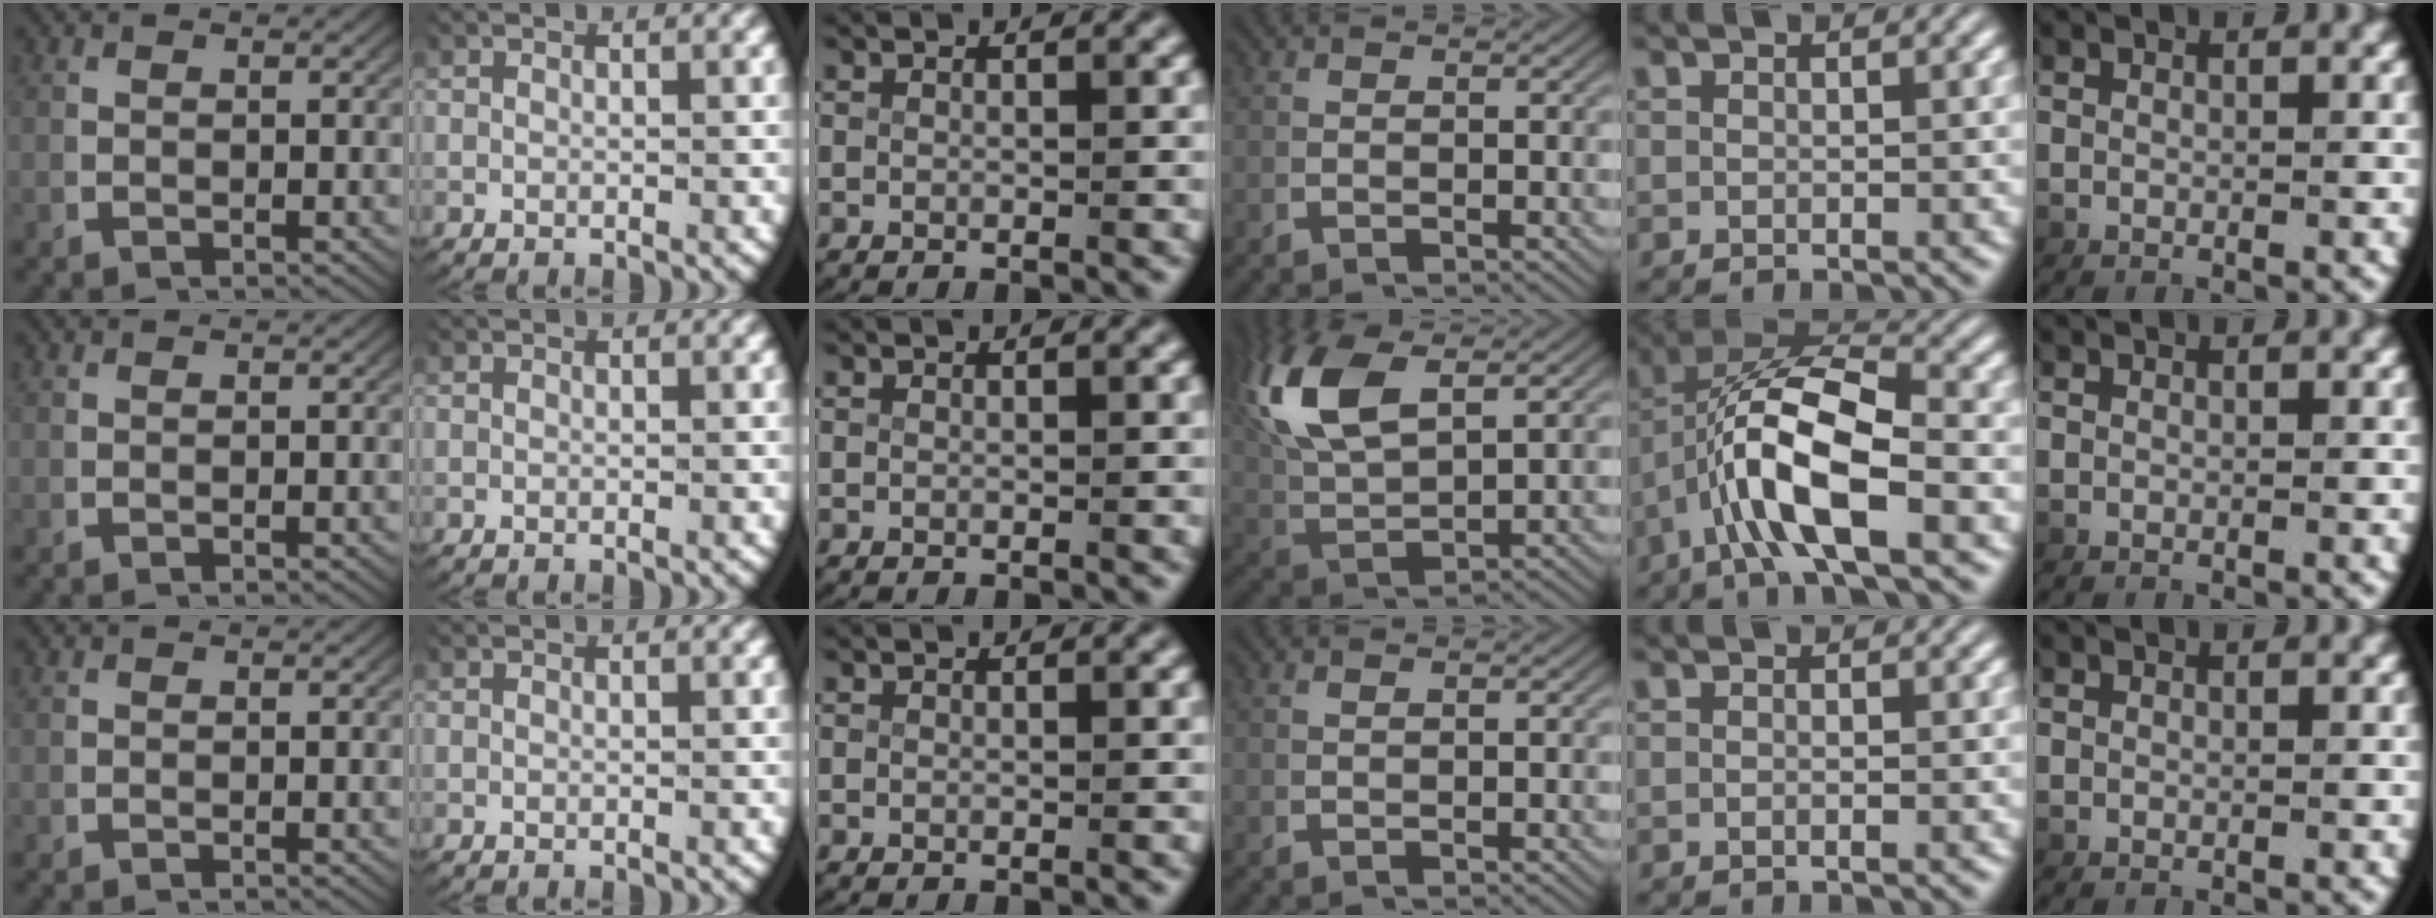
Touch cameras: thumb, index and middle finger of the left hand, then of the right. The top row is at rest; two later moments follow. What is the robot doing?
{"motion": "lift_and_place", "object": "scissors"}